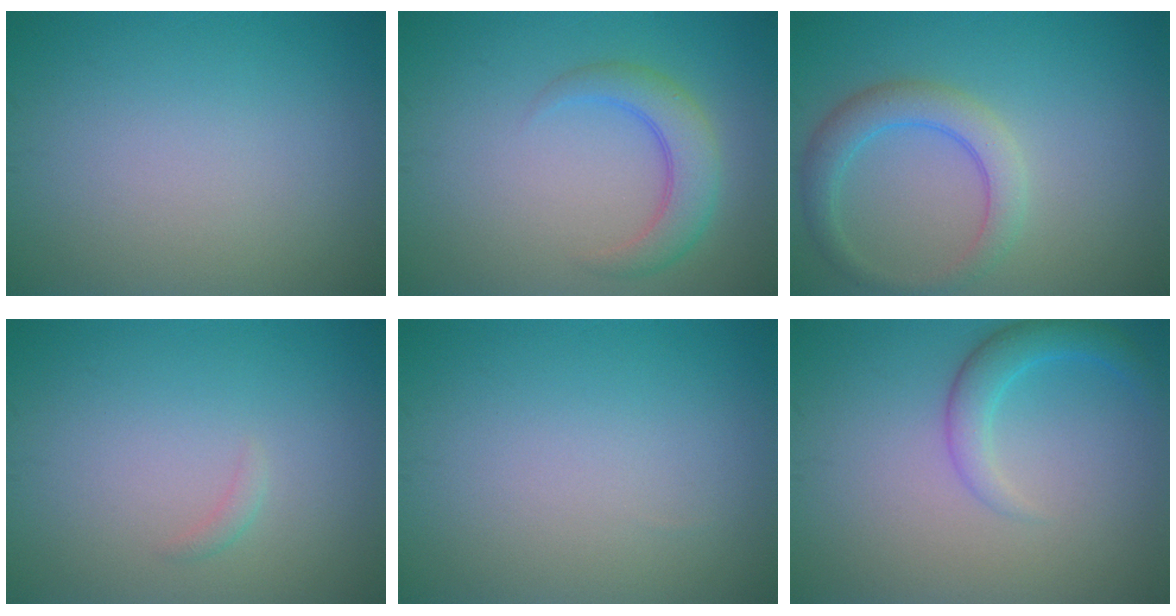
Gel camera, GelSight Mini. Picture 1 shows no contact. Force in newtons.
{"total": 3.5, "press": 3.5, "slide": 0.1}
{"total": 3.6, "press": 3.6, "slide": 0.2}
{"total": 0.6, "press": 0.6, "slide": 0.0}
{"total": 0.0}
{"total": 2.8, "press": 2.8, "slide": 0.1}